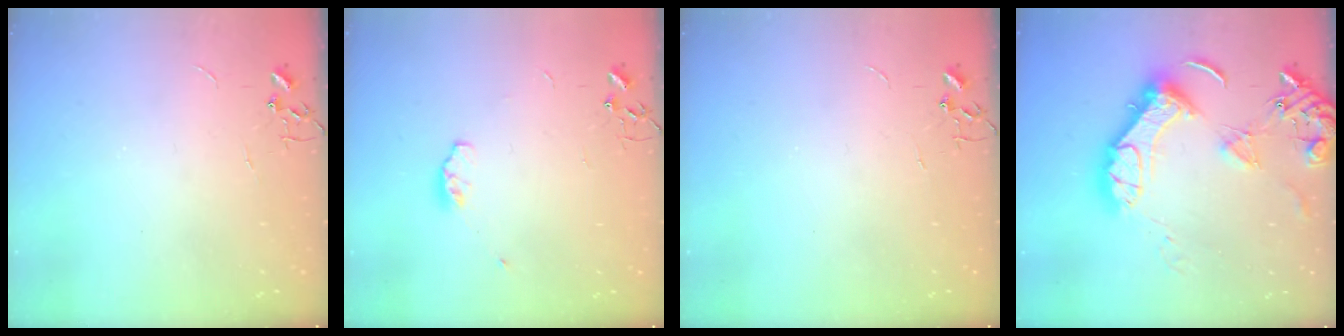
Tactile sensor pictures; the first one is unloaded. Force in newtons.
{"total": 4.9, "press": 4.8, "slide": 1.1}
{"total": 0.0}
{"total": 18.3, "press": 18.1, "slide": 2.1}